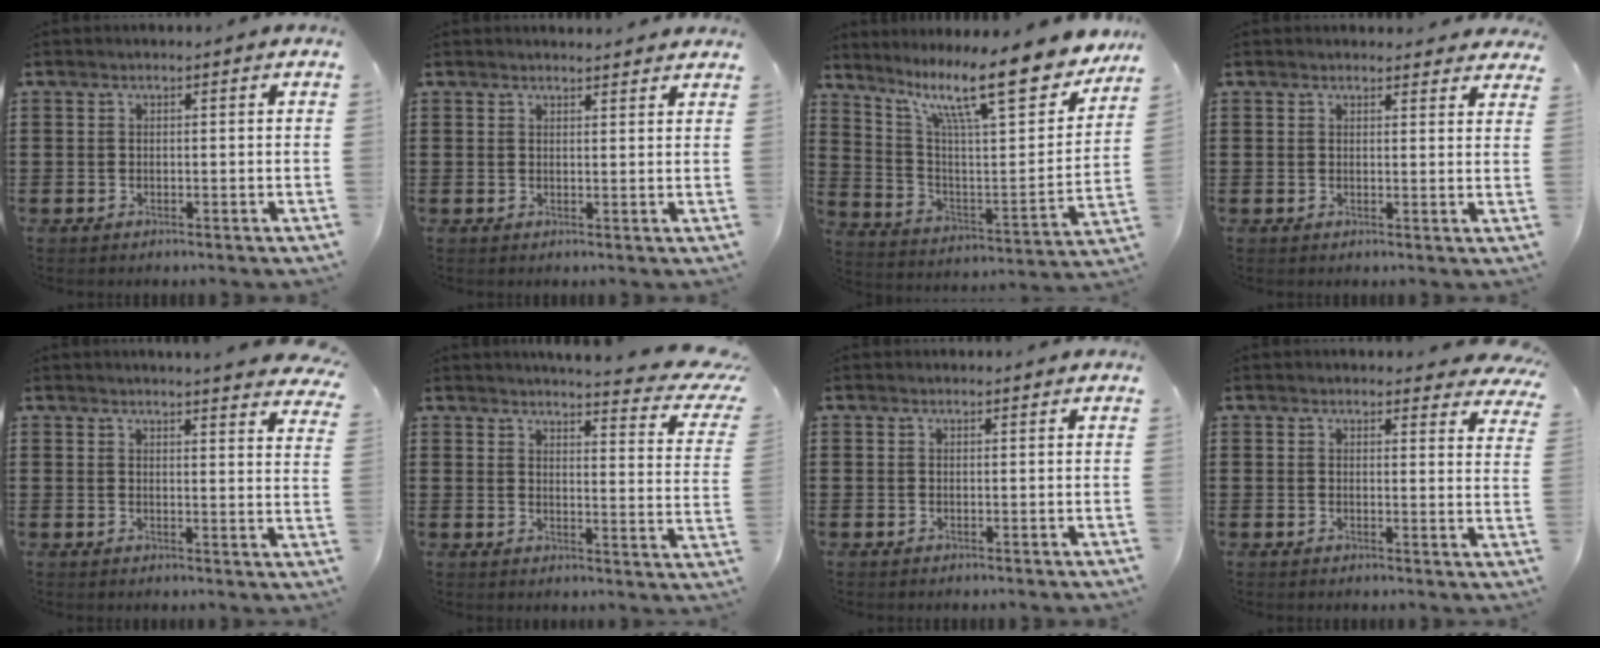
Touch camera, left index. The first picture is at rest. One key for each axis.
{"total": 1.7, "fx": 1.7, "fy": 0.0, "fz": 0.1, "tx": -0.006, "ty": -0.002, "tz": 0.033}
{"total": 14.9, "fx": 10.7, "fy": 2.9, "fz": 10.0, "tx": -0.197, "ty": -0.064, "tz": 0.173}
{"total": 1.9, "fx": 1.9, "fy": 0.4, "fz": 0.1, "tx": 0.000, "ty": -0.004, "tz": 0.035}
{"total": 3.2, "fx": 3.1, "fy": -0.6, "fz": 0.4, "tx": -0.013, "ty": -0.020, "tz": 0.054}
{"total": 5.0, "fx": 4.5, "fy": 0.1, "fz": 2.2, "tx": -0.041, "ty": -0.039, "tz": 0.069}
{"total": 0.7, "fx": 0.6, "fy": 0.2, "fz": -0.1, "tx": 0.000, "ty": 0.000, "tz": 0.013}
{"total": 3.2, "fx": 3.1, "fy": 0.3, "fz": 0.7, "tx": -0.009, "ty": -0.016, "tz": 0.055}